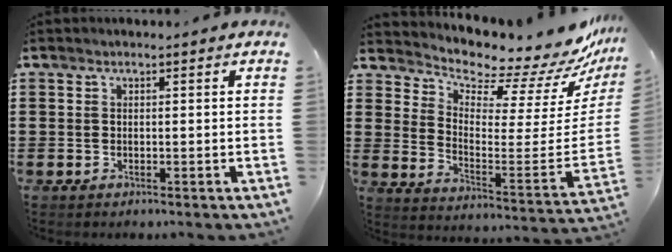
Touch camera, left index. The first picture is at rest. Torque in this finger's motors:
{"motor_torque": [0.55, 0.06, 0.52, 0.07]}